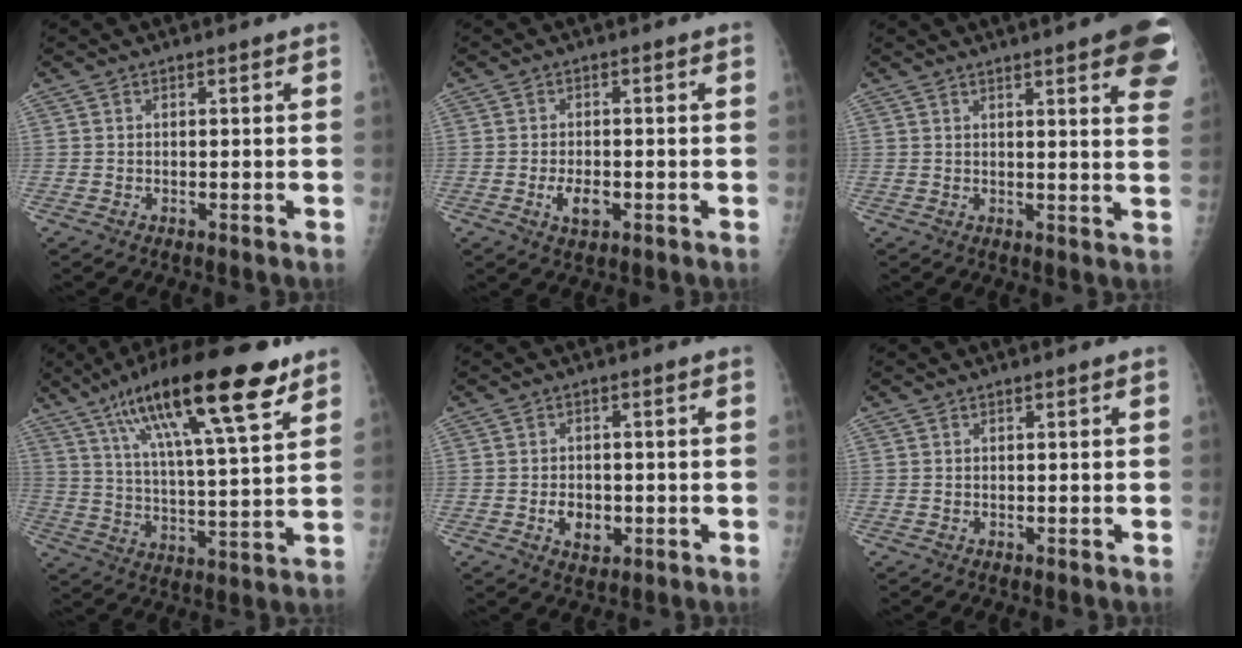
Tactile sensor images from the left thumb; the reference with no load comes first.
{"total": 3.9, "force": [-1.3, 2.3, 3.0], "torque": [-0.048, 0.000, -0.019]}
{"total": 13.6, "force": [7.5, 2.6, 11.0], "torque": [-0.114, -0.023, 0.076]}
{"total": 22.0, "force": [12.7, 5.0, 17.2], "torque": [-0.276, -0.026, 0.214]}
{"total": 4.5, "force": [-1.1, 3.3, 2.8], "torque": [-0.029, 0.003, -0.013]}
{"total": 0.0}